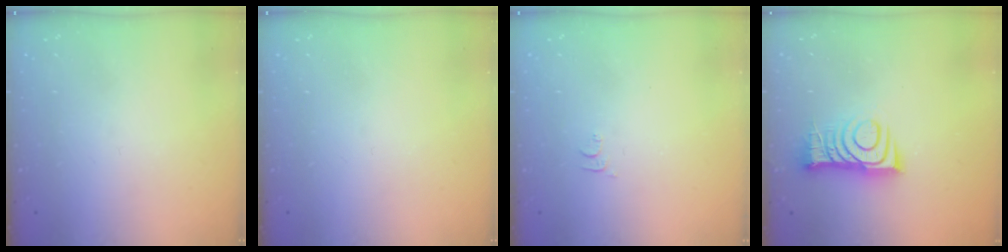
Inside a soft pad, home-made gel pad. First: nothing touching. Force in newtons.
{"total": 0.0}
{"total": 4.6, "press": 4.6, "slide": 0.6}
{"total": 10.8, "press": 10.8, "slide": 0.9}